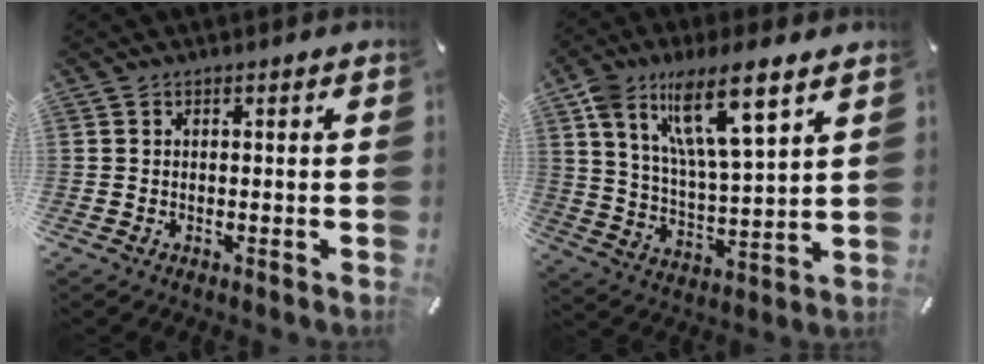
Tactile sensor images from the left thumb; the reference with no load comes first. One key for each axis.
{"total": 14.9, "fx": 9.7, "fy": 4.5, "fz": 10.4, "tx": -0.195, "ty": -0.032, "tz": 0.166}